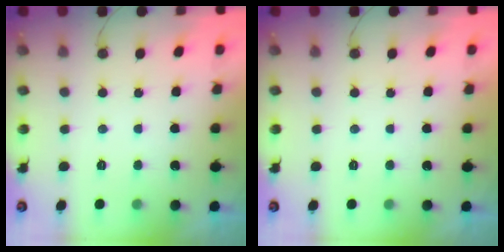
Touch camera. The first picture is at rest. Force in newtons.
{"total": 1.8, "press": 1.8, "slide": 0.1}